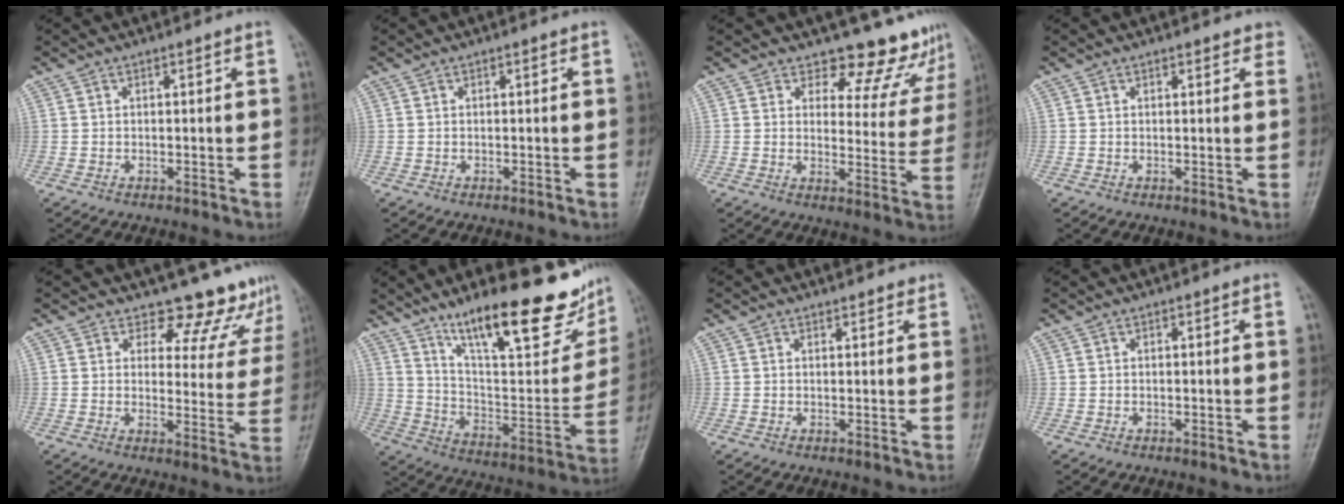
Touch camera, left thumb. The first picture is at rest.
{"total": 0.0}
{"total": 11.2, "force": [10.4, 4.2, 0.8], "torque": [0.038, -0.096, 0.108]}
{"total": 2.1, "force": [1.6, 0.9, 1.0], "torque": [0.006, -0.001, 0.014]}
{"total": 11.0, "force": [10.1, 4.3, 0.5], "torque": [0.045, -0.081, 0.099]}
{"total": 27.8, "force": [17.7, 7.7, 20.1], "torque": [-0.258, -0.064, 0.284]}
{"total": 1.4, "force": [1.2, 0.5, 0.3], "torque": [0.004, -0.005, 0.014]}
{"total": 0.0}